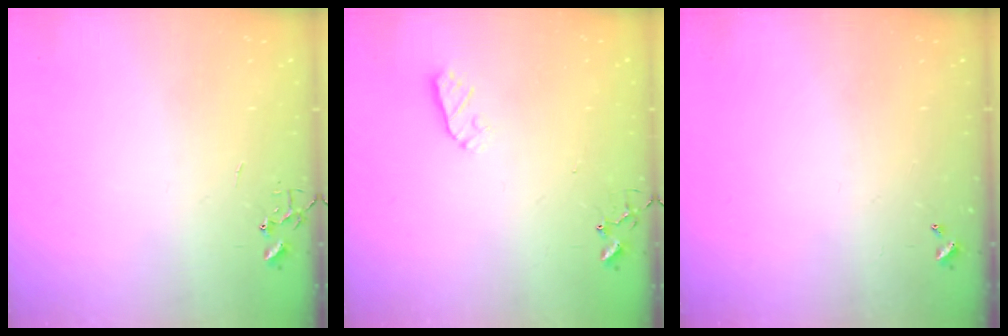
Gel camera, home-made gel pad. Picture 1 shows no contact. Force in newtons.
{"total": 4.4, "press": 4.4, "slide": 0.6}
{"total": 0.0}